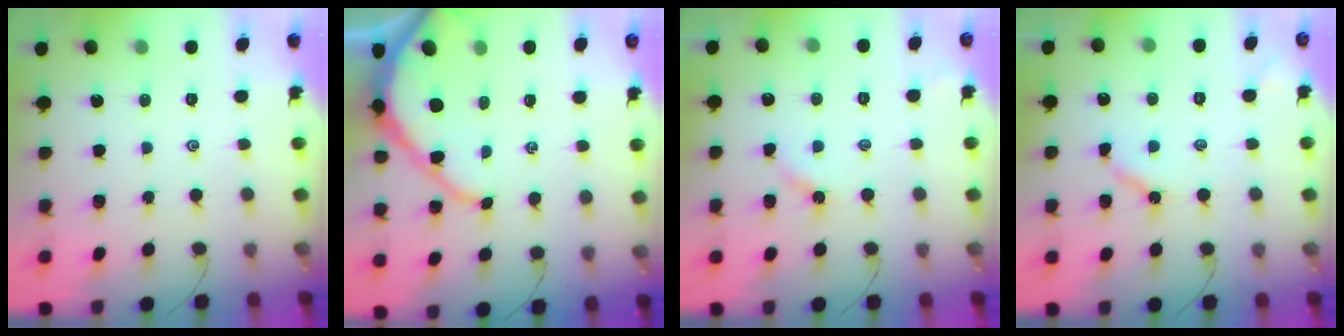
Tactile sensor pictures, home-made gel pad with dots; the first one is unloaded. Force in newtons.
{"total": 9.1, "press": 9.1, "slide": 1.0}
{"total": 2.5, "press": 2.4, "slide": 0.5}
{"total": 4.8, "press": 4.8, "slide": 0.5}